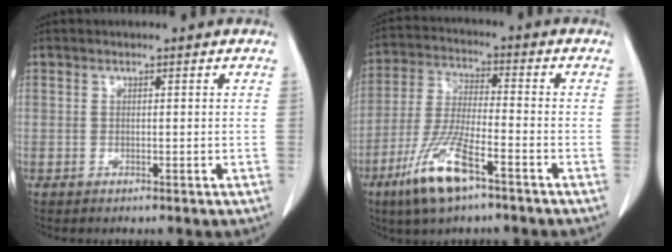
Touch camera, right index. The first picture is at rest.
{"total": 11.3, "force": [-6.5, 2.1, 9.0], "torque": [-0.187, -0.021, -0.121]}